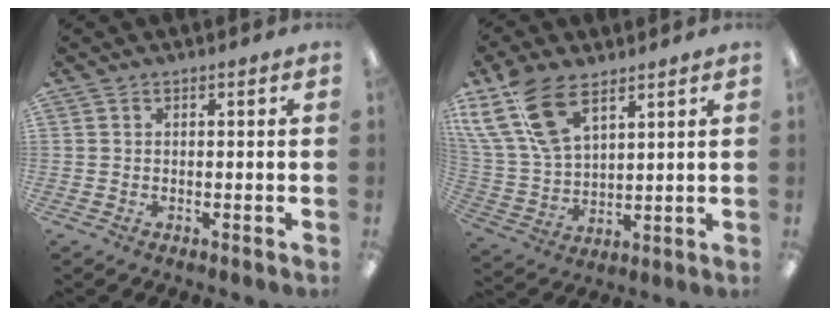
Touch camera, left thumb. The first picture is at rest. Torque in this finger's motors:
{"motor_torque": [2.12, 2.07, 1.64, -1.13, 0.21]}